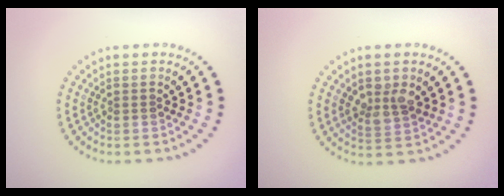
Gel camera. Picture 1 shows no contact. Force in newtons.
{"total": 2.7, "press": 2.4, "slide": 1.2}